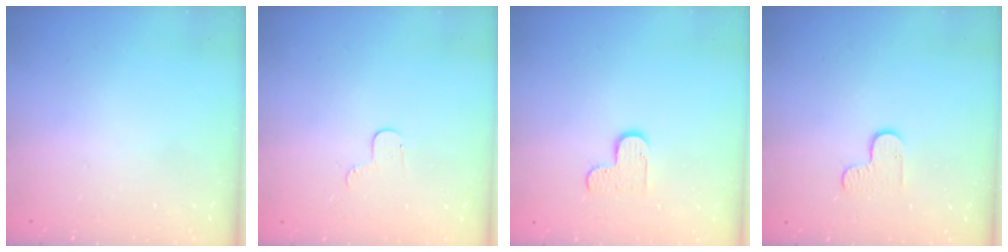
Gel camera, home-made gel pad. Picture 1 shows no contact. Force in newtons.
{"total": 4.0, "press": 4.0, "slide": 0.4}
{"total": 5.7, "press": 5.7, "slide": 0.4}
{"total": 5.5, "press": 5.4, "slide": 0.6}